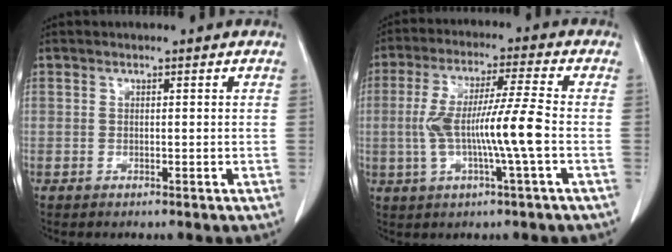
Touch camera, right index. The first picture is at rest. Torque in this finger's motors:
{"motor_torque": [1.58, -0.33, 0.85, 0.21]}